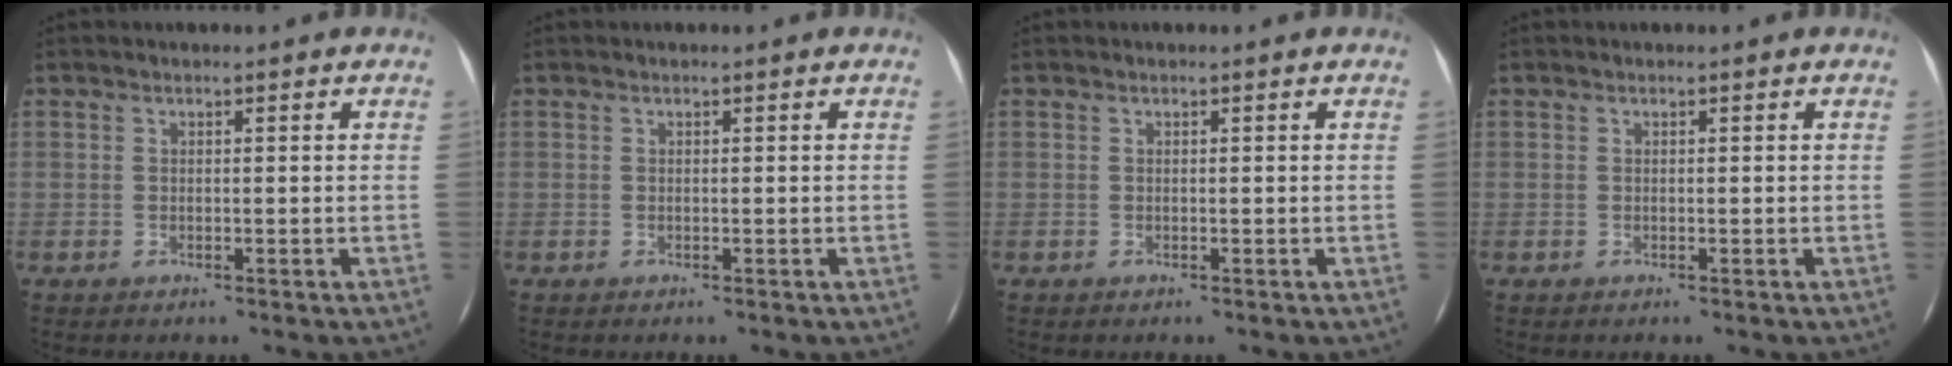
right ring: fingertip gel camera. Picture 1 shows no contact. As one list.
[{"total": 0.0}, {"total": 0.0}, {"total": 0.0}]